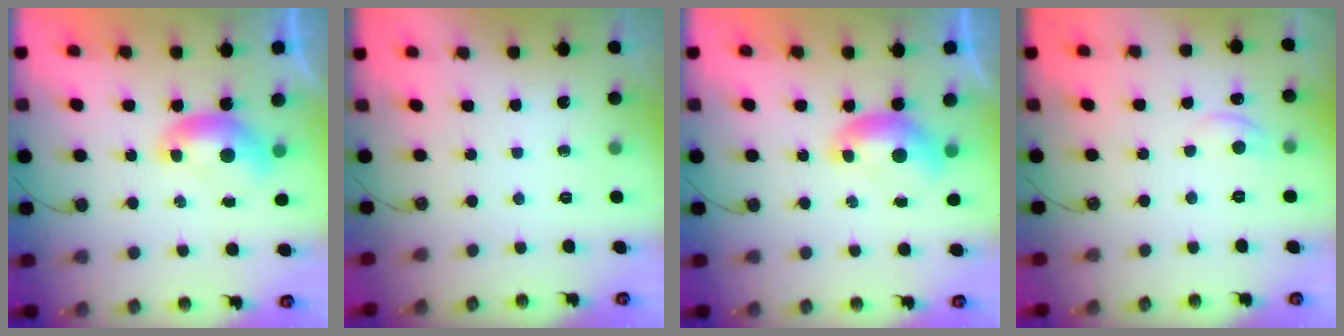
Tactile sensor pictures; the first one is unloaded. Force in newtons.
{"total": 0.0}
{"total": 0.0}
{"total": 1.6, "press": 1.5, "slide": 0.6}